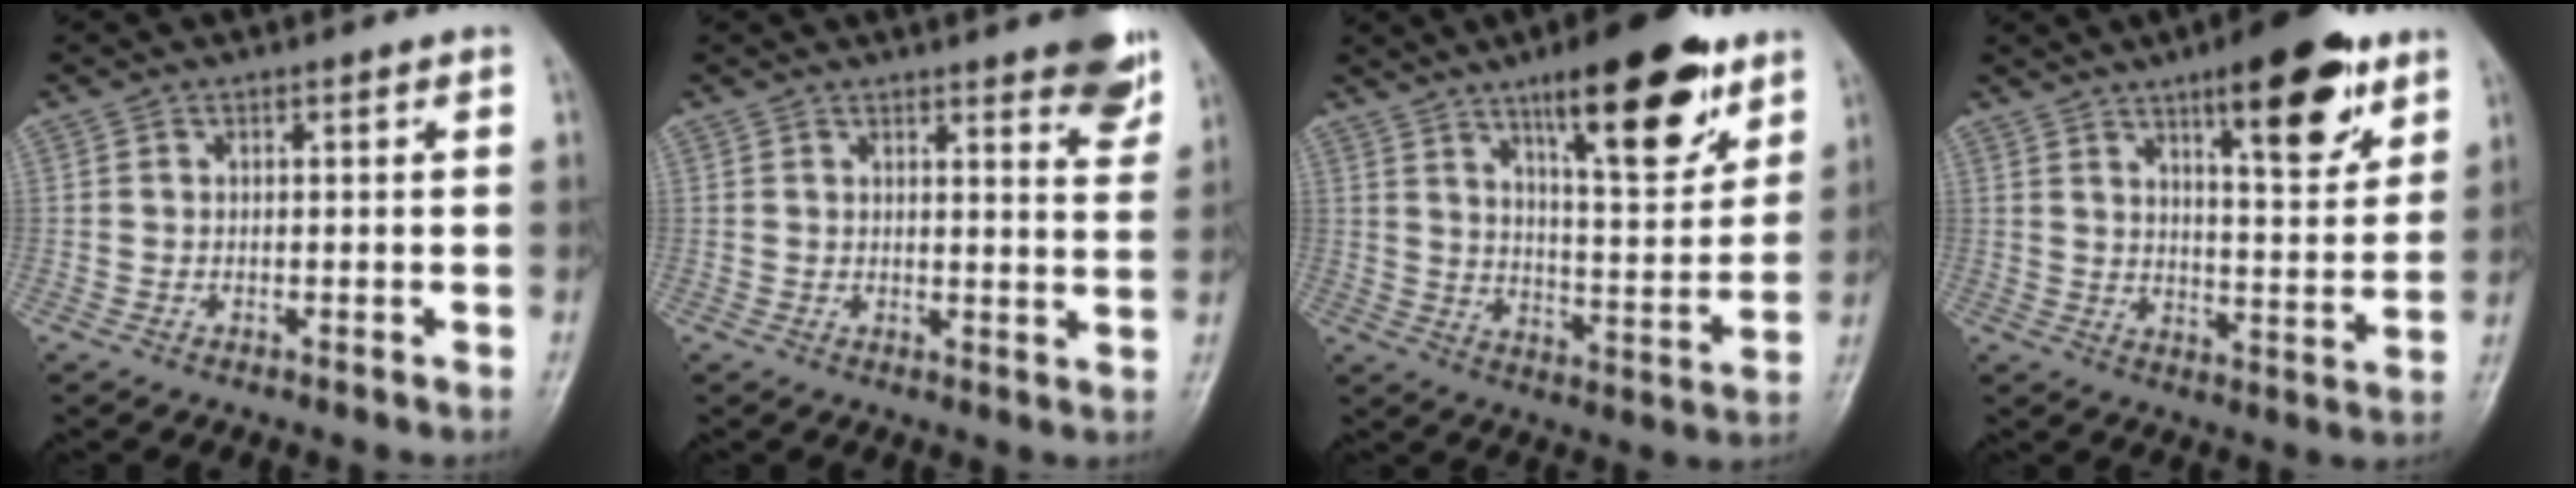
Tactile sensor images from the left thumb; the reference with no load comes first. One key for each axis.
{"total": 8.0, "fx": 5.4, "fy": 1.8, "fz": 5.6, "tx": -0.047, "ty": -0.028, "tz": 0.060}
{"total": 18.7, "fx": 11.2, "fy": 5.5, "fz": 14.0, "tx": -0.170, "ty": -0.061, "tz": 0.176}
{"total": 15.2, "fx": 8.8, "fy": 4.7, "fz": 11.5, "tx": -0.132, "ty": -0.046, "tz": 0.128}